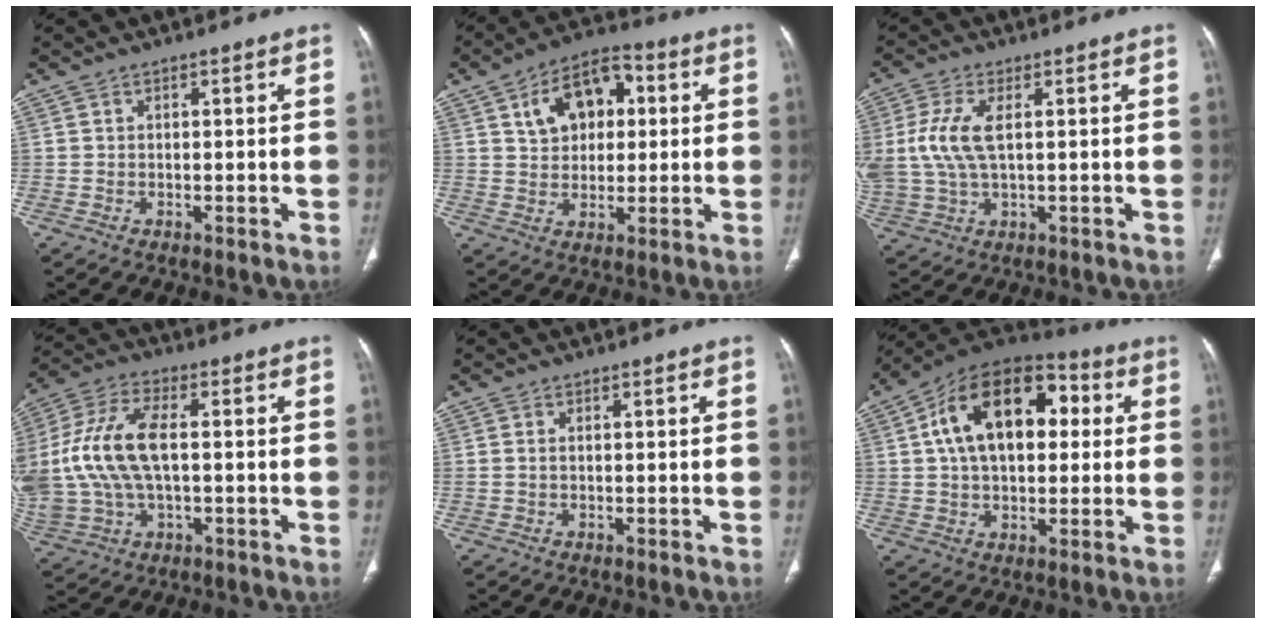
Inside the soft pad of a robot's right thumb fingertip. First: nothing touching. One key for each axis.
{"total": 11.8, "fx": 3.2, "fy": 7.8, "fz": 8.2, "tx": -0.098, "ty": 0.010, "tz": 0.047}
{"total": 9.8, "fx": 1.6, "fy": 4.7, "fz": 8.5, "tx": -0.213, "ty": 0.005, "tz": 0.036}
{"total": 18.1, "fx": 0.6, "fy": 9.9, "fz": 15.1, "tx": -0.349, "ty": 0.018, "tz": 0.017}
{"total": 0.6, "fx": 0.0, "fy": 0.3, "fz": 0.5, "tx": -0.016, "ty": 0.000, "tz": 0.003}
{"total": 19.8, "fx": 4.0, "fy": 12.0, "fz": 15.2, "tx": -0.222, "ty": 0.027, "tz": 0.056}